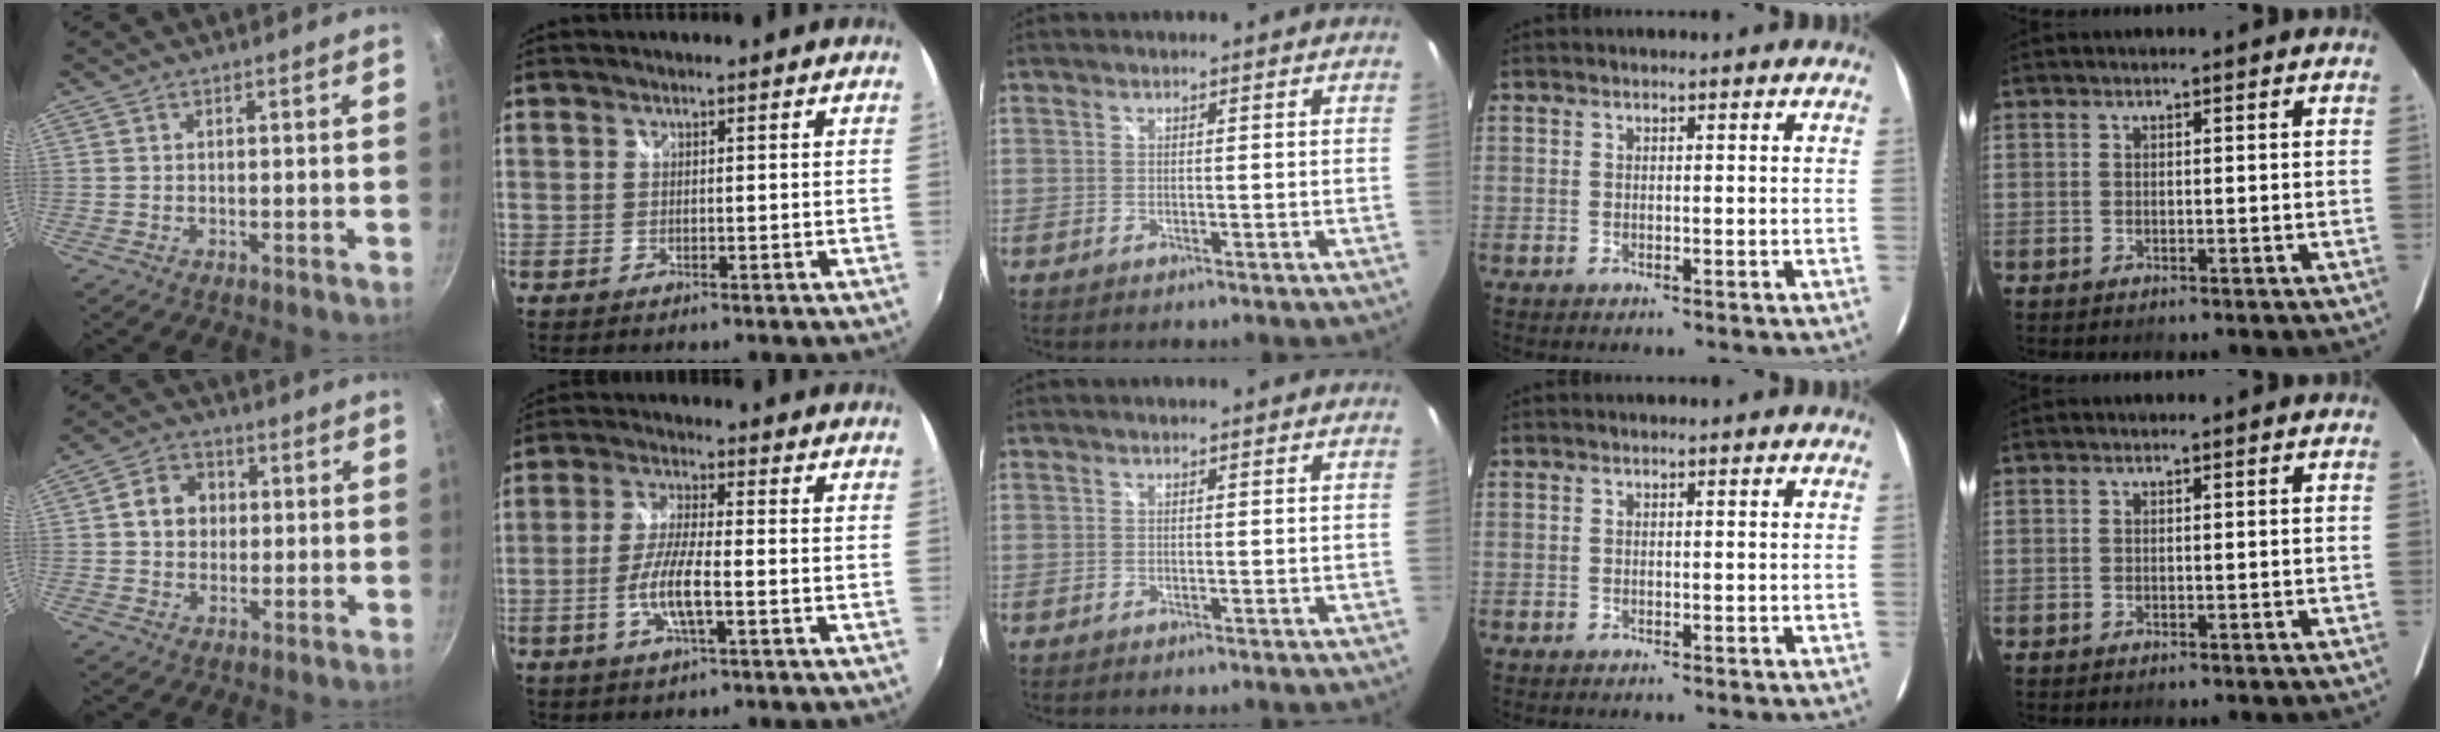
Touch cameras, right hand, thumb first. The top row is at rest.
{"thumb": {"total": 7.3, "force": [0.9, 6.2, 3.8], "torque": [-0.036, 0.010, 0.003]}, "index": {"total": 7.4, "force": [-2.3, 1.2, 6.9], "torque": [-0.141, -0.002, -0.045]}}